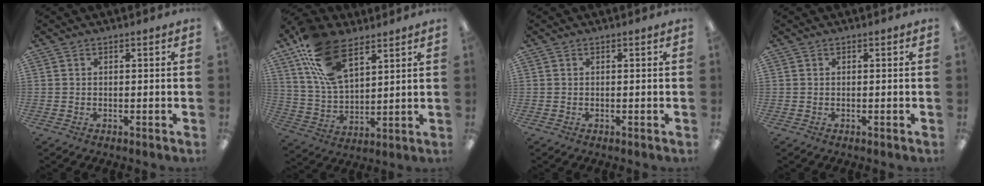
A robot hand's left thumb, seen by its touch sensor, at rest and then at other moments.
{"total": 16.8, "force": [9.8, 8.4, 10.7], "torque": [-0.219, -0.023, 0.183]}
{"total": 0.0}
{"total": 0.0}